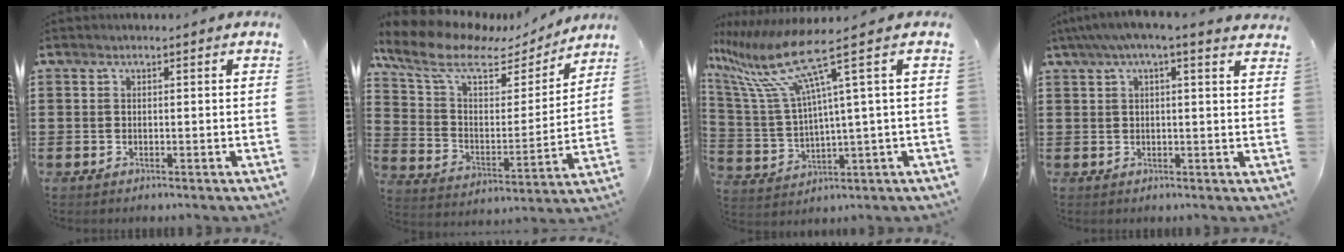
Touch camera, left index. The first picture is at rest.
{"total": 10.1, "force": [7.3, 4.2, 5.6], "torque": [-0.141, -0.032, 0.124]}
{"total": 11.5, "force": [5.9, 0.9, 9.8], "torque": [-0.250, -0.043, 0.080]}
{"total": 3.3, "force": [2.4, 0.0, 2.2], "torque": [-0.050, -0.003, 0.042]}